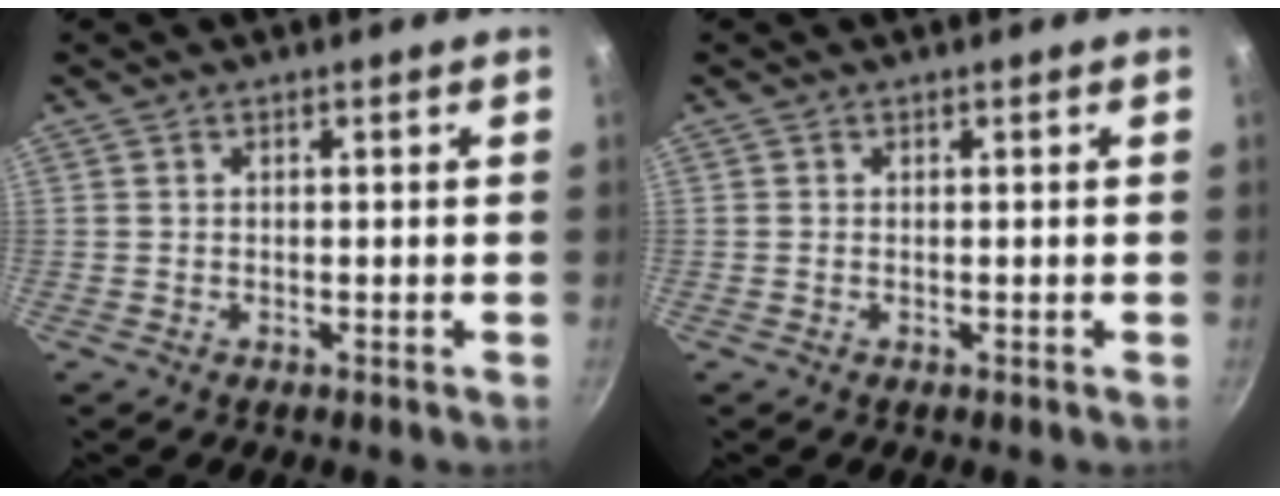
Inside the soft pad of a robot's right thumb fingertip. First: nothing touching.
{"total": 0.0}